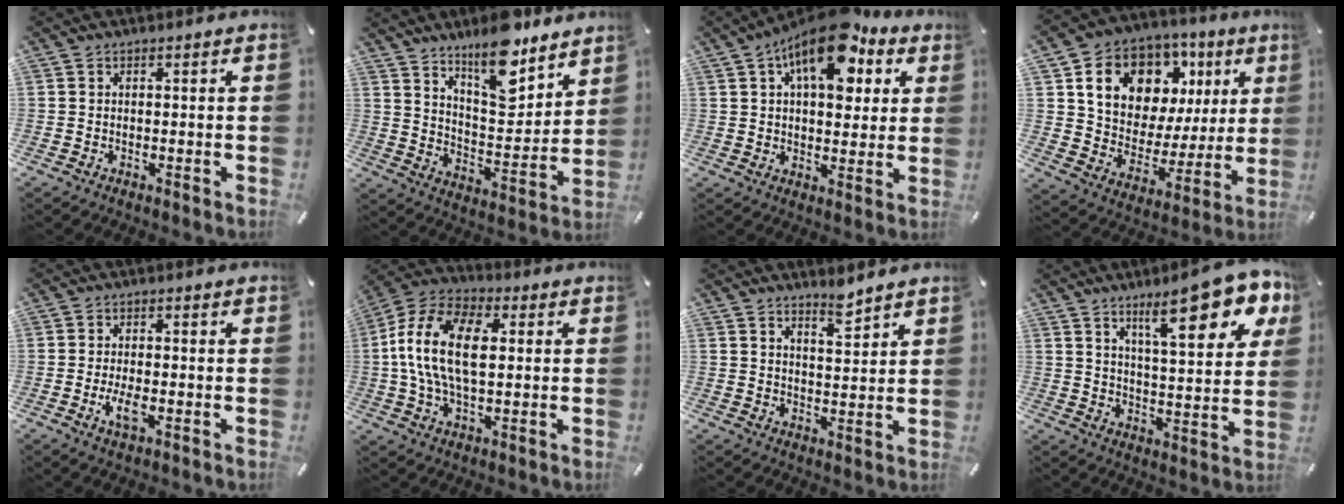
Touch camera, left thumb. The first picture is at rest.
{"total": 14.5, "force": [11.0, 5.6, 7.6], "torque": [-0.118, -0.078, 0.192]}
{"total": 15.3, "force": [7.5, 7.9, 10.7], "torque": [-0.154, -0.027, 0.126]}
{"total": 15.9, "force": [7.6, 11.7, 7.6], "torque": [-0.132, -0.038, 0.142]}
{"total": 4.4, "force": [-1.4, 1.6, 3.8], "torque": [-0.084, -0.002, -0.026]}
{"total": 15.8, "force": [1.2, 9.3, 12.7], "torque": [-0.281, 0.007, 0.020]}
{"total": 5.2, "force": [4.8, 1.1, 1.9], "torque": [-0.016, -0.040, 0.081]}
{"total": 17.8, "force": [10.5, 6.0, 13.1], "torque": [-0.185, -0.052, 0.161]}